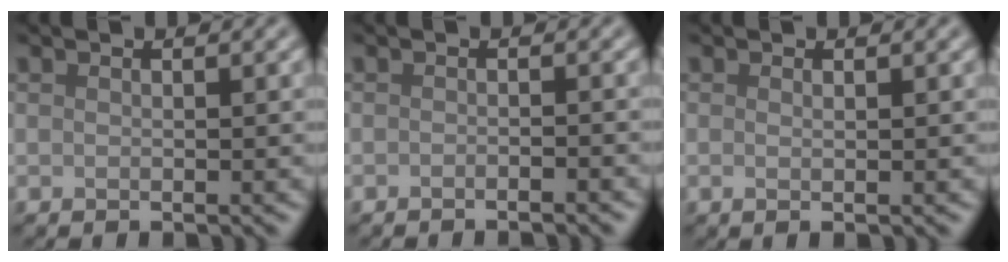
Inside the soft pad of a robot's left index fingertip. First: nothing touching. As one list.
[{"total": 1.4, "force": [-1.0, 0.2, 0.9], "torque": [-0.011, -0.002, -0.022]}, {"total": 1.0, "force": [0.1, 0.3, 1.0], "torque": [-0.014, -0.002, -0.003]}]